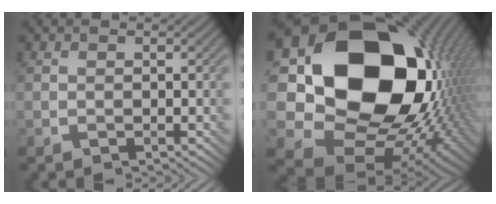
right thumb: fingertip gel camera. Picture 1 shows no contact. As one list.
[{"total": 22.3, "force": [3.7, 17.4, 13.5], "torque": [-0.310, -0.037, 0.110]}]